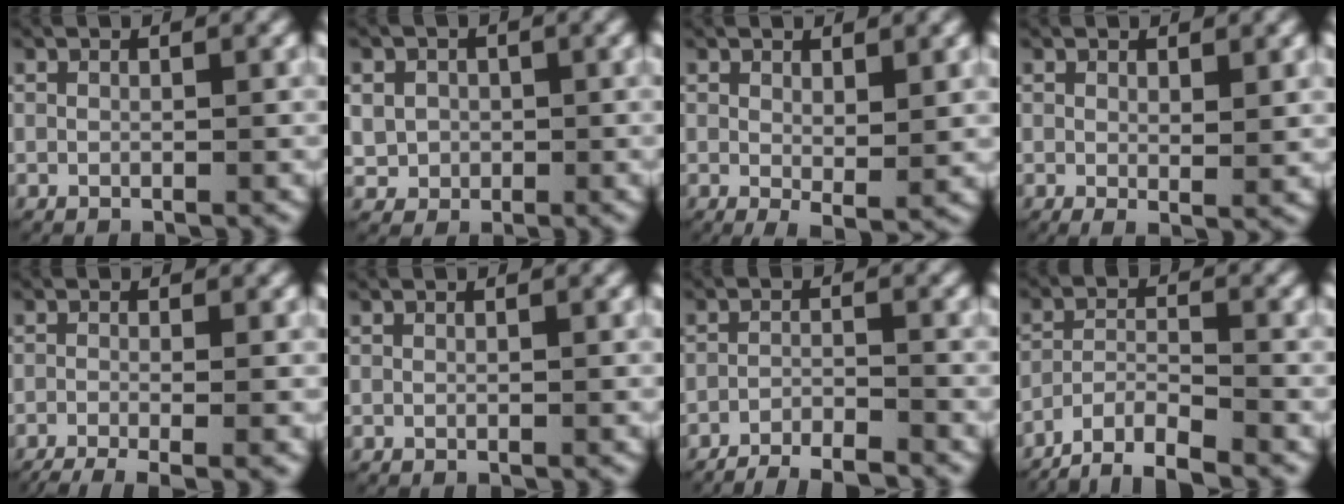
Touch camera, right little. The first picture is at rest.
{"total": 4.3, "force": [0.0, 4.0, 1.6], "torque": [-0.047, -0.015, 0.008]}
{"total": 2.0, "force": [0.4, 0.7, 1.9], "torque": [-0.027, -0.015, 0.011]}
{"total": 1.3, "force": [0.6, 0.3, 1.1], "torque": [-0.017, -0.012, 0.014]}
{"total": 5.6, "force": [-4.4, 1.7, 2.9], "torque": [-0.047, -0.020, -0.062]}
{"total": 0.0}
{"total": 7.3, "force": [-7.0, 1.7, 1.2], "torque": [-0.010, -0.020, -0.113]}
{"total": 8.5, "force": [-7.3, 3.5, 2.6], "torque": [-0.046, -0.021, -0.121]}